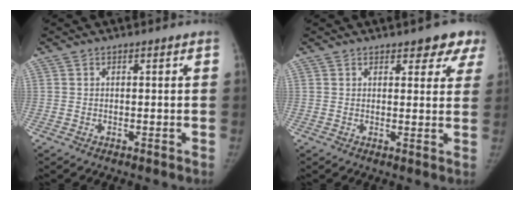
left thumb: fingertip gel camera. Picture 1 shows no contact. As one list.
[{"total": 5.6, "force": [3.9, 2.8, 3.0], "torque": [0.005, -0.014, 0.037]}]